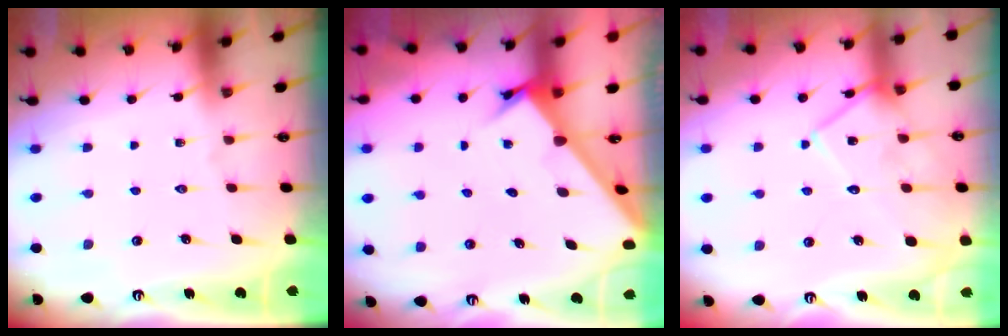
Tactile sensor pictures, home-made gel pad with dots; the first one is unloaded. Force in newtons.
{"total": 2.3, "press": 2.3, "slide": 0.3}
{"total": 14.1, "press": 14.1, "slide": 1.1}